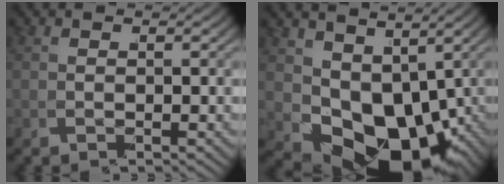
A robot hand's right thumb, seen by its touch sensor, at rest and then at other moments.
{"total": 12.0, "force": [-2.6, 7.8, 8.7], "torque": [-0.164, -0.046, -0.018]}